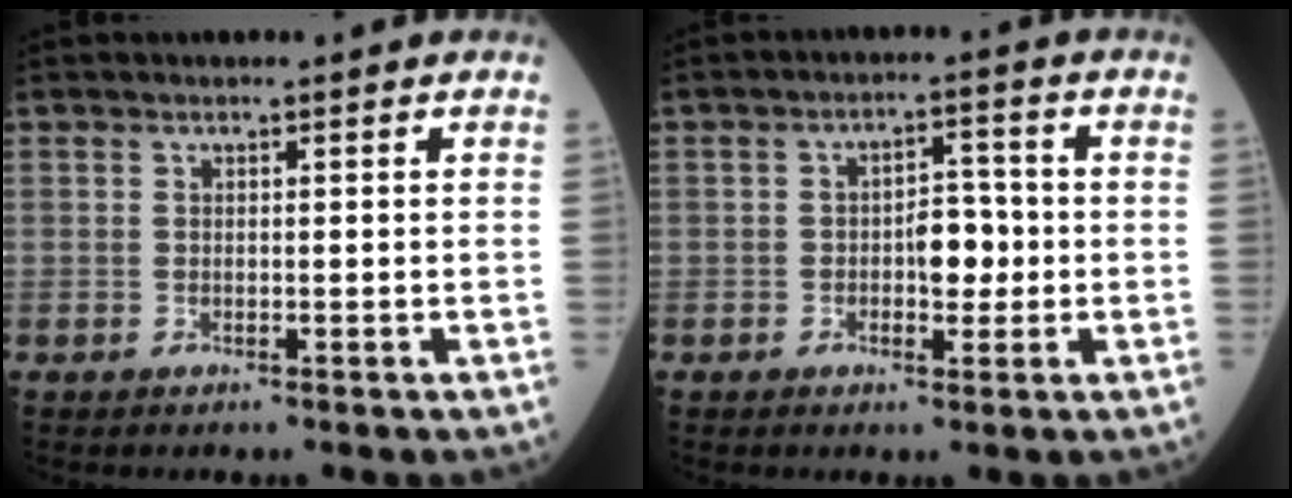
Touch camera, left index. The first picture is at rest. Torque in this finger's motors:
{"motor_torque": [0.75, -0.37, 0.11, 0.07]}